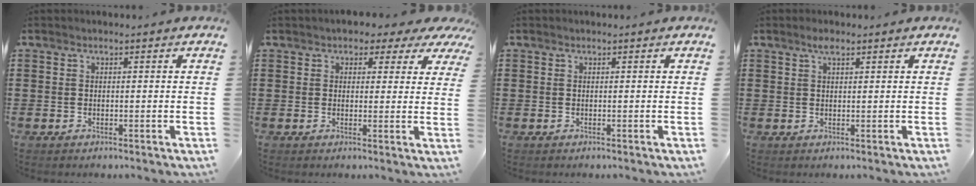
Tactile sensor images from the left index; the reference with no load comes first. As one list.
[{"total": 2.7, "force": [1.8, 1.6, 1.1], "torque": [-0.020, -0.007, 0.025]}, {"total": 0.0}, {"total": 1.9, "force": [1.1, 0.6, 1.4], "torque": [-0.031, 0.004, 0.018]}]